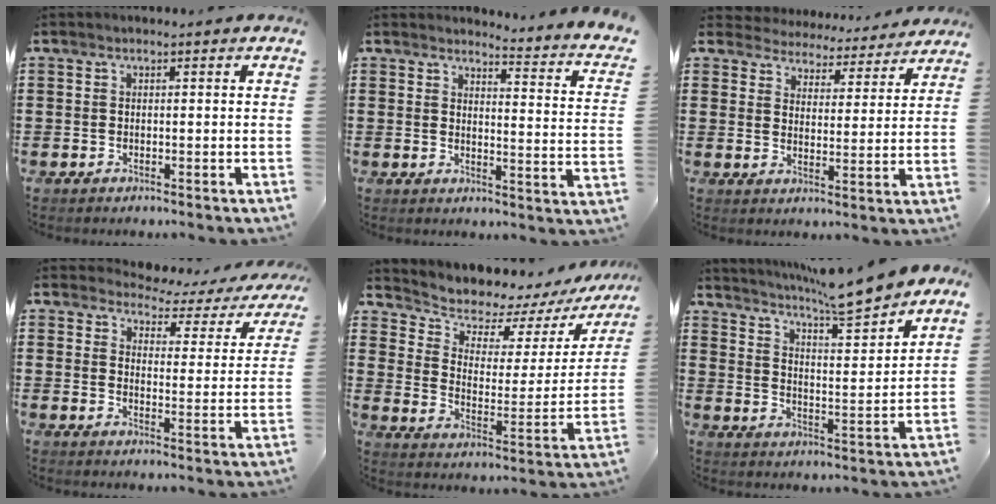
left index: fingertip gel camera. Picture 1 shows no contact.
{"total": 2.9, "force": [2.7, -0.3, 1.1], "torque": [-0.031, -0.032, 0.038]}
{"total": 4.5, "force": [4.4, 0.4, -0.5], "torque": [-0.012, -0.041, 0.072]}
{"total": 2.9, "force": [2.8, 0.8, 0.3], "torque": [-0.028, -0.023, 0.040]}
{"total": 5.5, "force": [5.0, 2.2, 0.9], "torque": [-0.045, -0.043, 0.081]}
{"total": 7.7, "force": [7.1, -0.4, 2.9], "torque": [-0.066, -0.047, 0.119]}